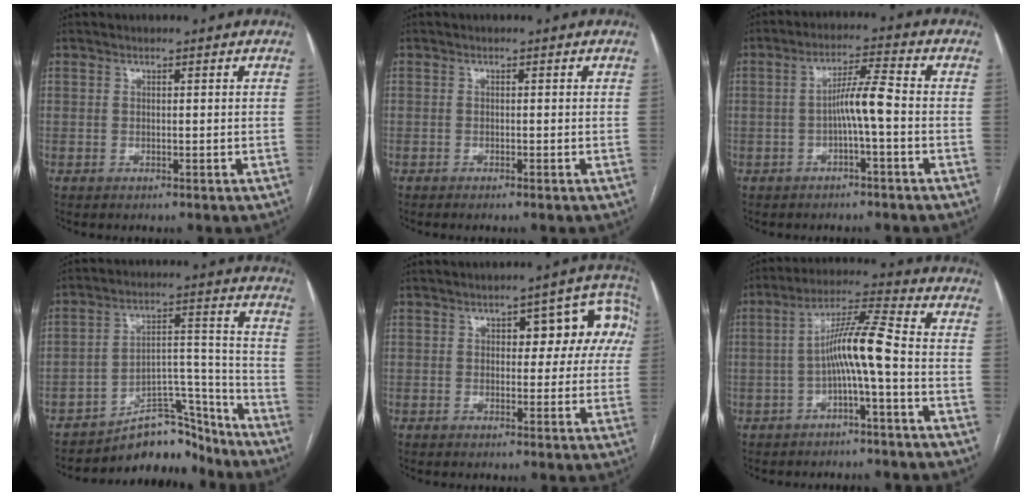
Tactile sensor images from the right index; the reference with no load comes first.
{"total": 0.8, "force": [-0.6, -0.2, 0.5], "torque": [-0.008, 0.002, -0.011]}
{"total": 5.3, "force": [-1.2, 0.0, 5.2], "torque": [-0.091, 0.016, -0.020]}
{"total": 11.3, "force": [-10.6, 3.5, 1.7], "torque": [-0.007, 0.068, -0.171]}
{"total": 9.4, "force": [2.1, 4.6, 7.9], "torque": [-0.075, 0.040, 0.024]}
{"total": 8.3, "force": [-1.8, -0.2, 8.1], "torque": [-0.146, 0.025, -0.035]}